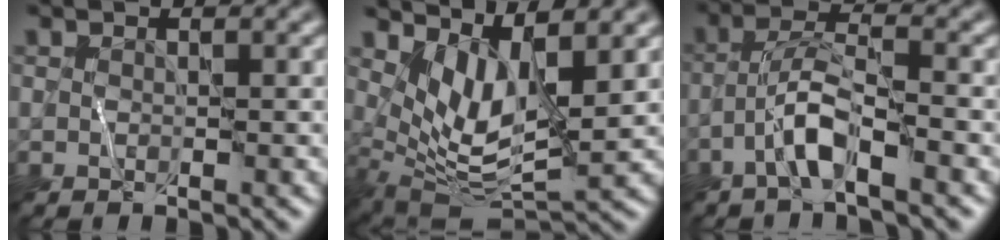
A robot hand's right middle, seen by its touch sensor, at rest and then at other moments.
{"total": 6.0, "force": [2.4, 2.4, 4.9], "torque": [-0.103, -0.020, 0.051]}
{"total": 3.9, "force": [-2.3, 0.6, 3.2], "torque": [-0.061, 0.012, -0.050]}